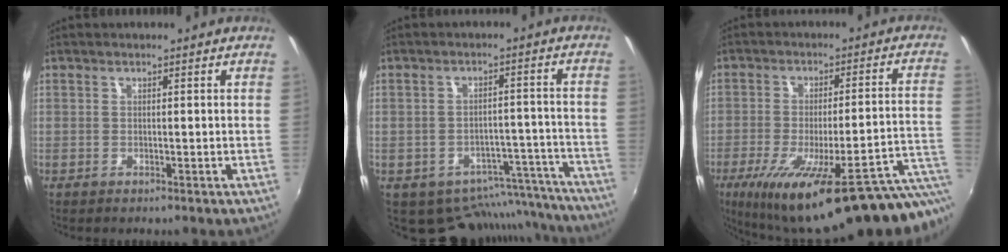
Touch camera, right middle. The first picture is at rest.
{"total": 13.6, "force": [-11.7, 6.4, 2.7], "torque": [-0.045, 0.037, -0.132]}
{"total": 27.9, "force": [-17.9, 3.9, 21.1], "torque": [-0.295, -0.064, -0.246]}